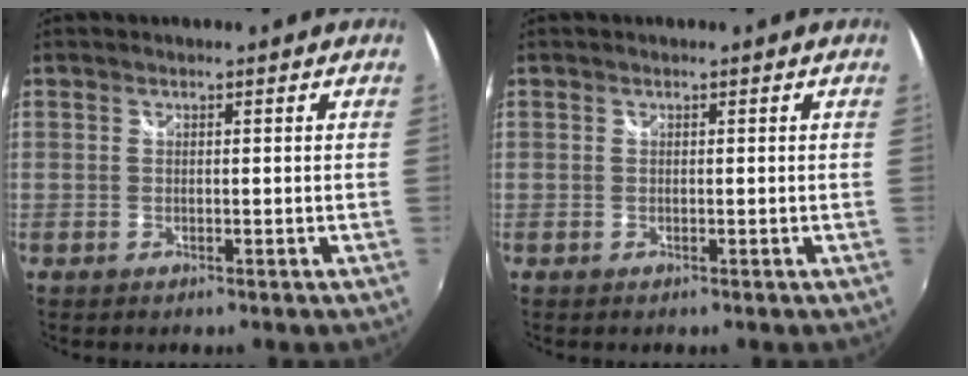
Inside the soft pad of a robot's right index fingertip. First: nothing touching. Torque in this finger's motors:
{"motor_torque": [0.00, 0.00, 0.00, 0.01]}